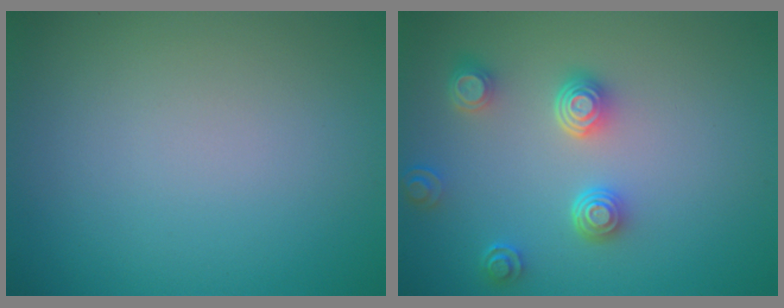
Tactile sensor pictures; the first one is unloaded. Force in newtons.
{"total": 3.9, "press": 3.1, "slide": 2.3}